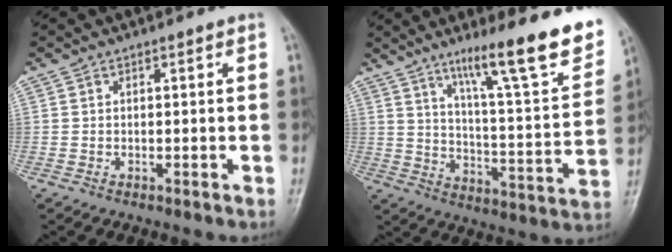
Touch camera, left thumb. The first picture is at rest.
{"total": 20.6, "force": [13.2, 3.2, 15.5], "torque": [-0.197, -0.061, 0.206]}